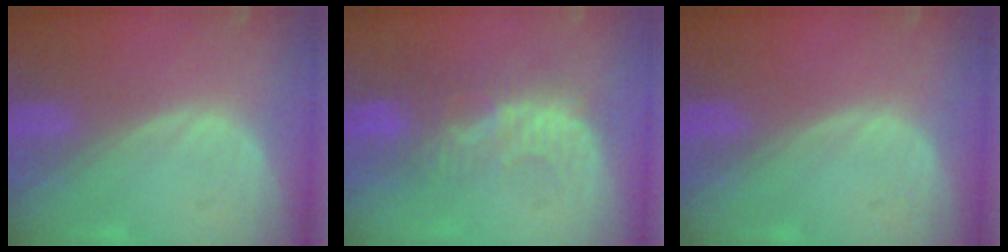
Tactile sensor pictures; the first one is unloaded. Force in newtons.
{"total": 6.2, "press": 6.0, "slide": 1.7}
{"total": 0.0}